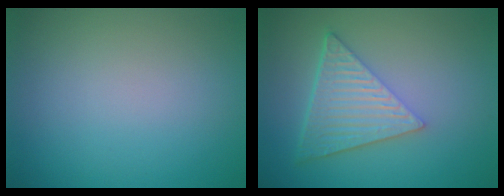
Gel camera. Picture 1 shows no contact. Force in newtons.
{"total": 6.5, "press": 4.5, "slide": 4.7}